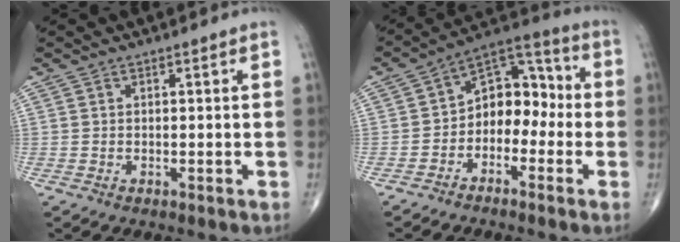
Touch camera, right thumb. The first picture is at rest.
{"total": 10.7, "force": [-2.2, 7.5, 7.3], "torque": [-0.073, 0.053, -0.055]}